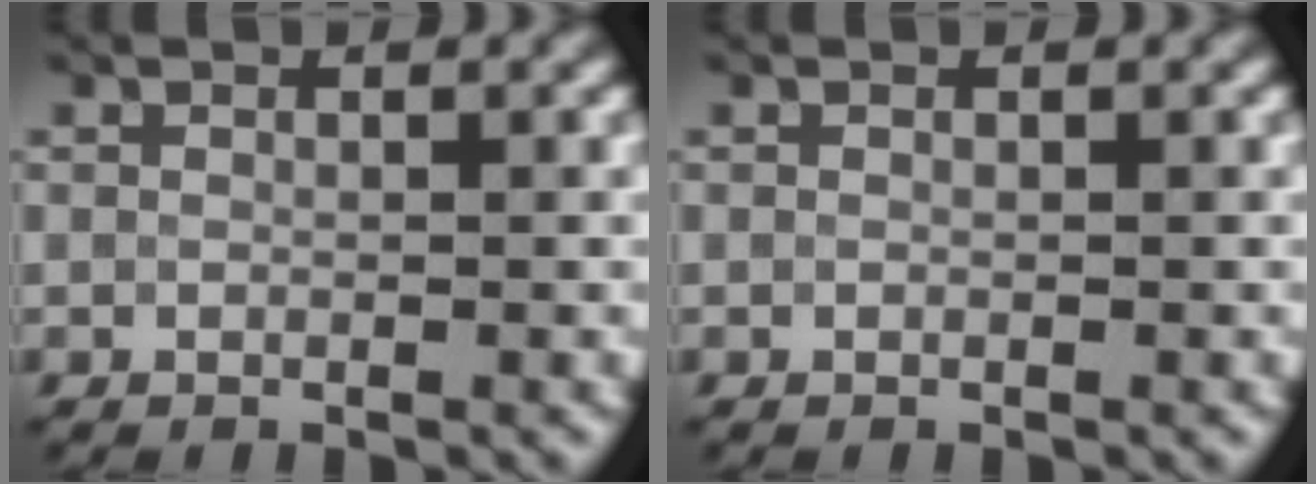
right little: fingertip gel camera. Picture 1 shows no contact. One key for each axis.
{"total": 0.0}